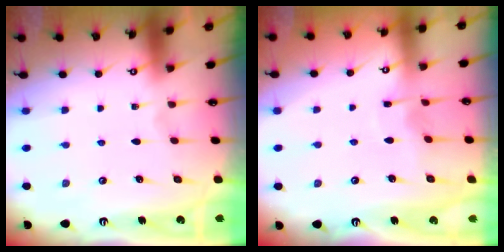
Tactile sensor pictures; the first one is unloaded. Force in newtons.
{"total": 2.9, "press": 2.9, "slide": 0.2}